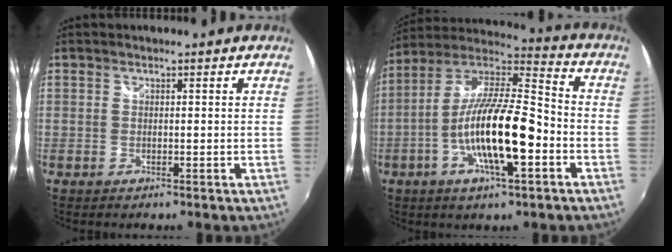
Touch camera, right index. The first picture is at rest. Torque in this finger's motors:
{"motor_torque": [1.60, -0.54, 1.05, 0.21]}